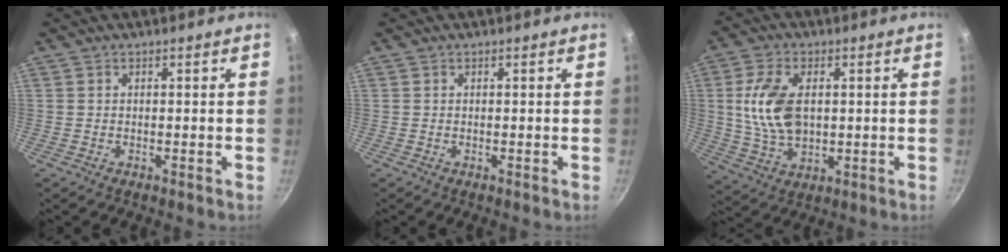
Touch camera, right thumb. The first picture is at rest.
{"total": 0.0}
{"total": 14.0, "force": [1.7, 8.6, 10.9], "torque": [-0.195, -0.004, 0.036]}